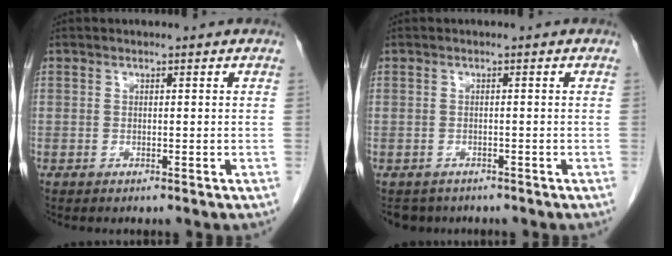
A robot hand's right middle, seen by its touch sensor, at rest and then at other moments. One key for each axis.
{"total": 3.1, "fx": -2.7, "fy": 1.6, "fz": 0.1, "tx": -0.007, "ty": -0.003, "tz": -0.038}